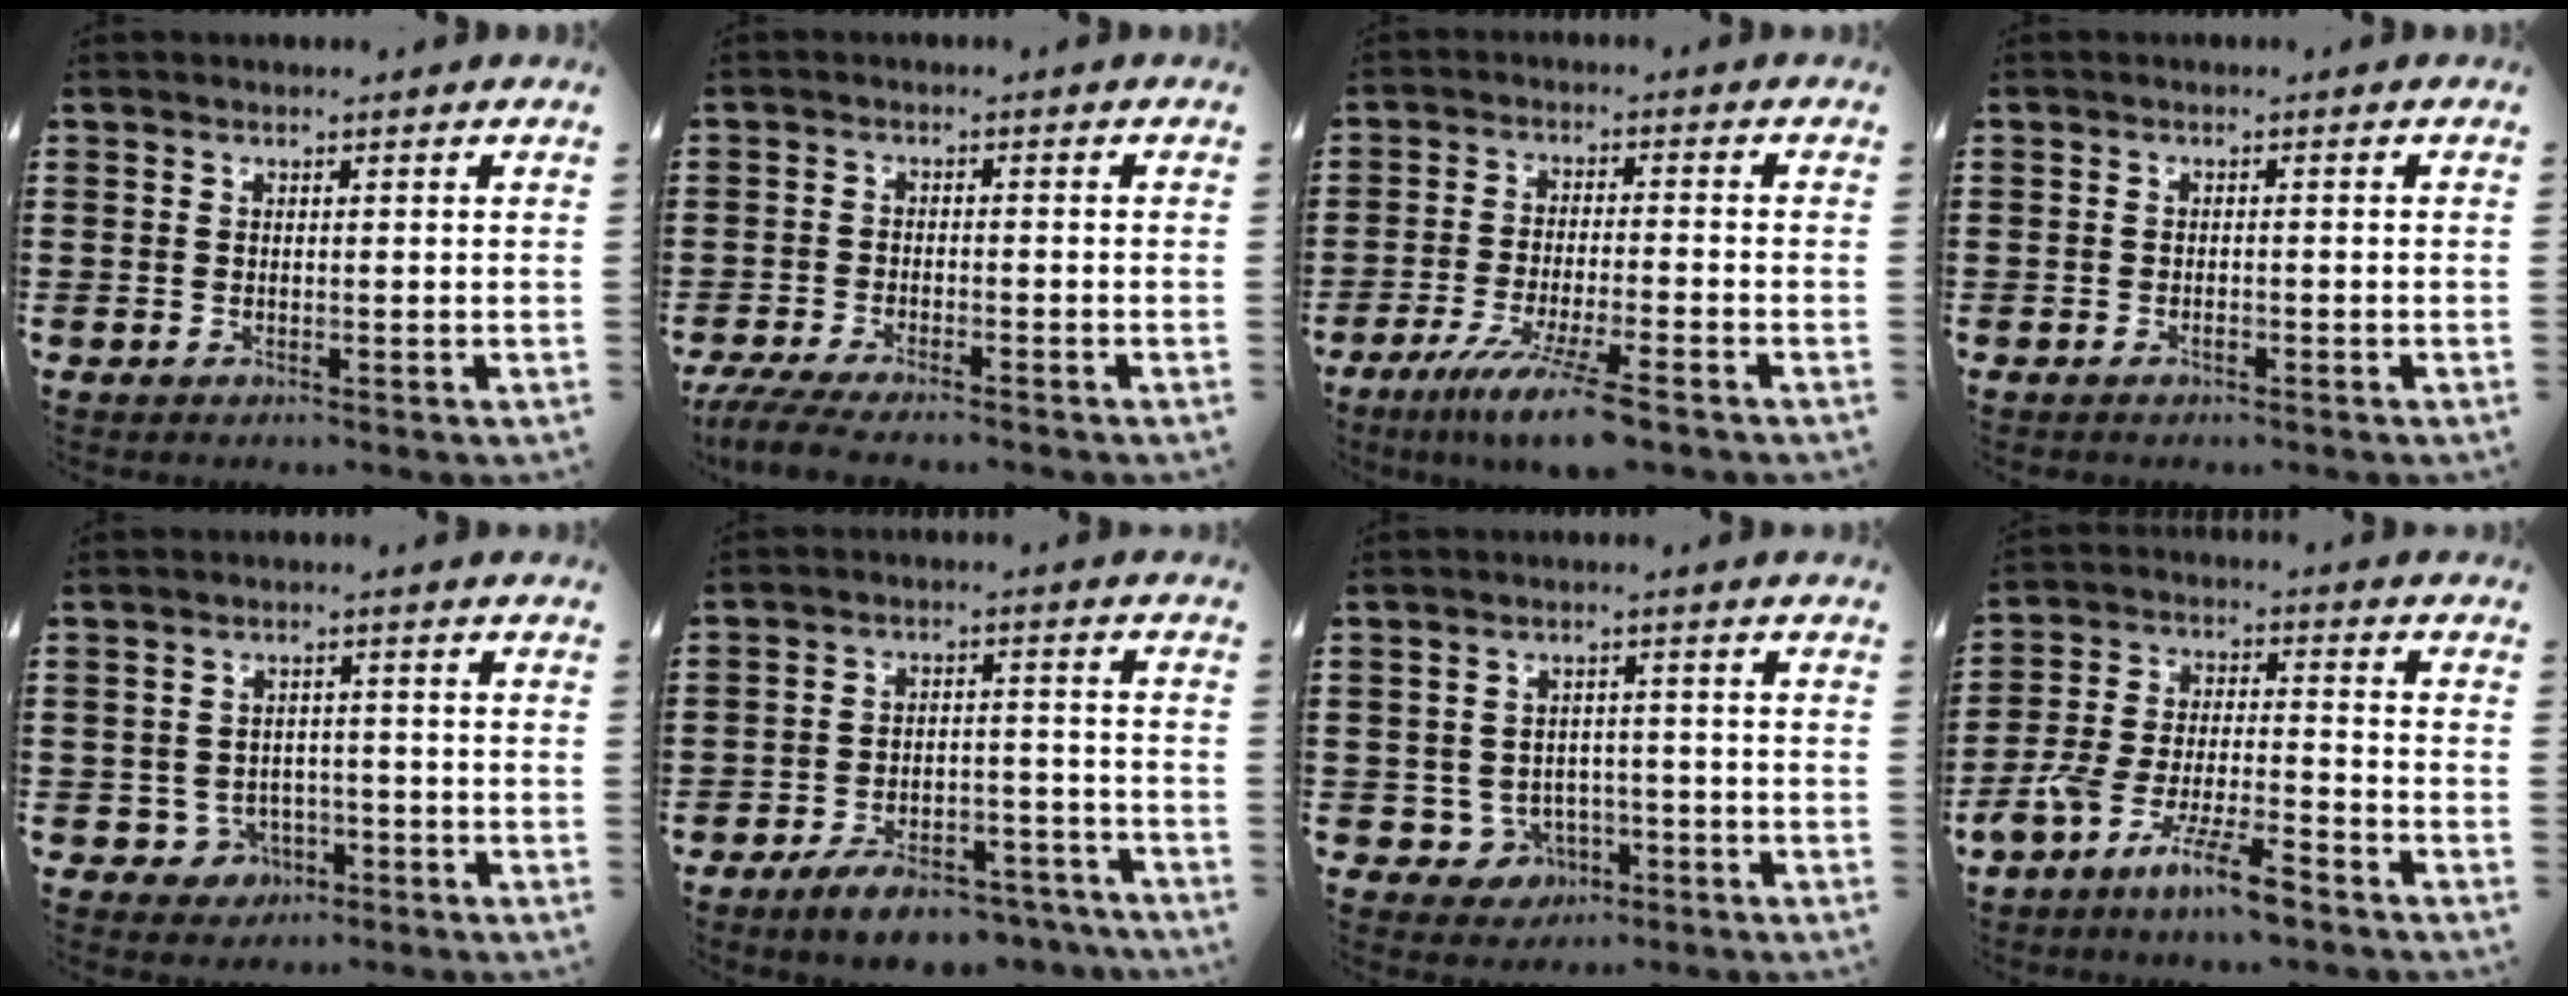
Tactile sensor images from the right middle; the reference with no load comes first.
{"total": 3.8, "force": [-3.5, 0.2, 1.6], "torque": [-0.046, -0.012, -0.074]}
{"total": 8.0, "force": [-5.9, 0.0, 5.5], "torque": [-0.102, -0.016, -0.107]}
{"total": 0.7, "force": [-0.5, 0.2, 0.5], "torque": [-0.011, -0.003, -0.008]}
{"total": 2.9, "force": [-1.7, 2.3, 0.7], "torque": [-0.021, 0.003, -0.038]}
{"total": 6.8, "force": [-6.0, 1.5, 2.9], "torque": [-0.044, 0.014, -0.110]}
{"total": 3.4, "force": [-1.6, 2.8, 0.9], "torque": [-0.026, 0.005, -0.034]}
{"total": 9.7, "force": [-7.6, 1.6, 5.7], "torque": [-0.119, 0.007, -0.147]}